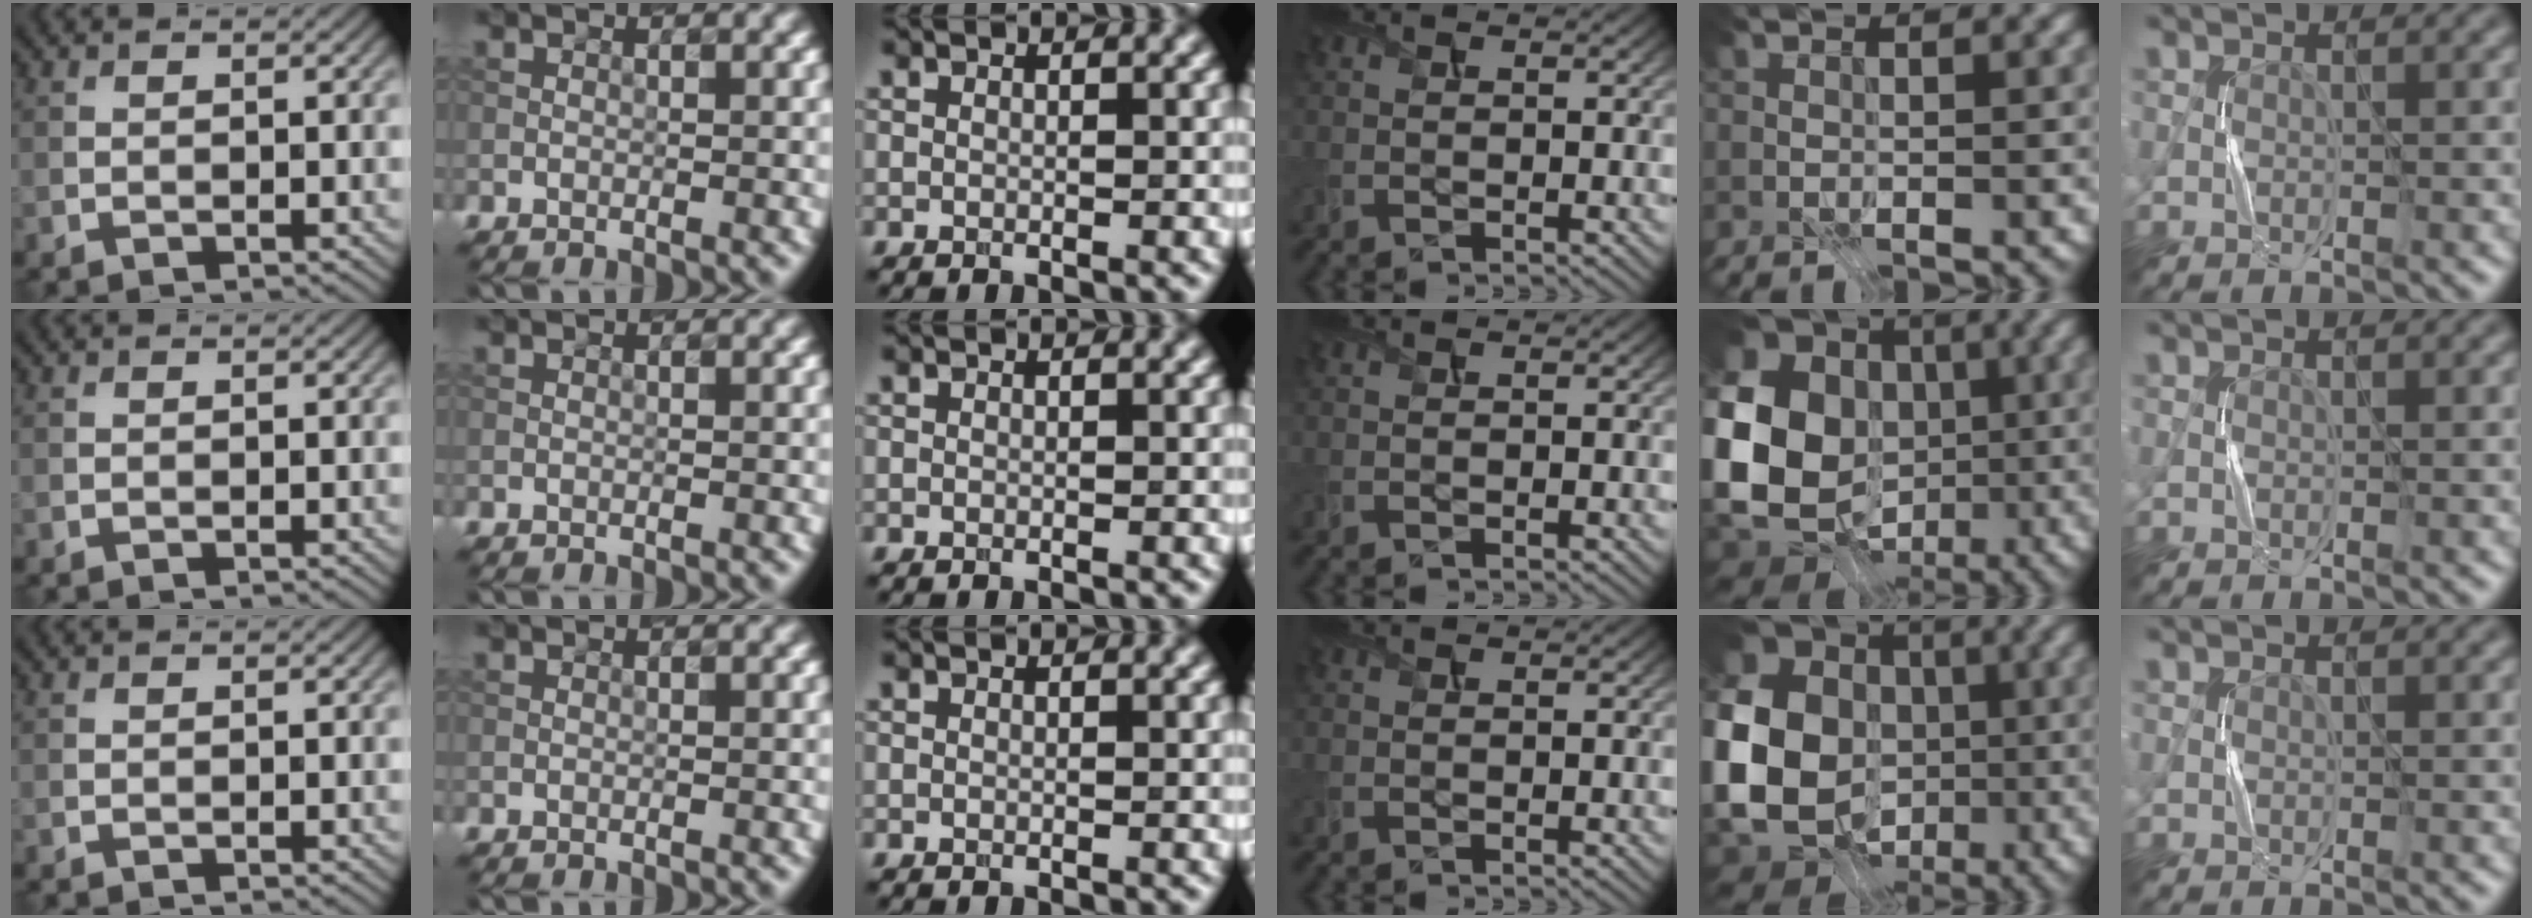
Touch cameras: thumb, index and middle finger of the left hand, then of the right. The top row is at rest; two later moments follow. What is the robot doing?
{"motion": "press", "object": "sticker"}